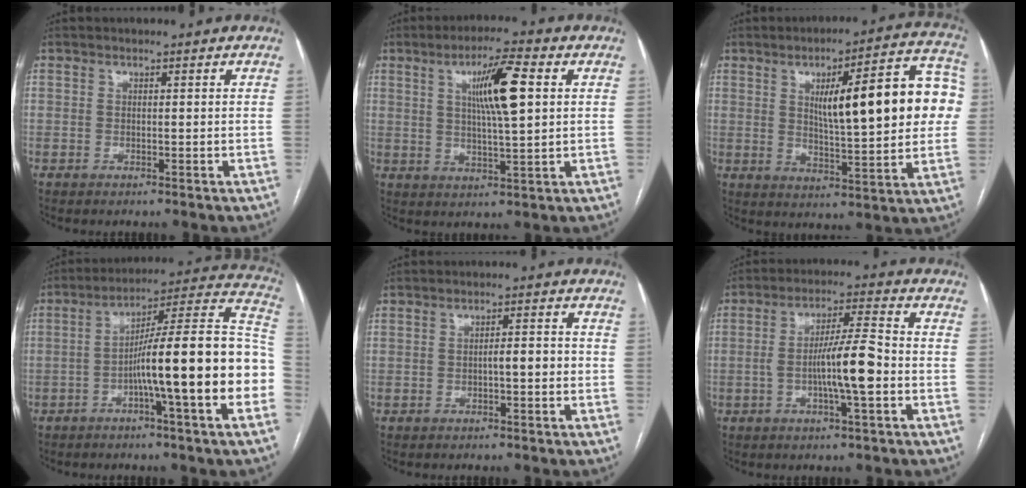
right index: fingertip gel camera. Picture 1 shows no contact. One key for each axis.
{"total": 9.5, "fx": 2.6, "fy": 0.8, "fz": 9.1, "tx": -0.157, "ty": 0.006, "tz": 0.044}
{"total": 18.9, "fx": 3.4, "fy": 3.8, "fz": 18.2, "tx": -0.242, "ty": 0.031, "tz": 0.050}
{"total": 20.2, "fx": -4.2, "fy": 0.3, "fz": 19.8, "tx": -0.232, "ty": 0.037, "tz": -0.061}
{"total": 2.8, "fx": -0.7, "fy": 0.6, "fz": 2.6, "tx": -0.037, "ty": 0.007, "tz": -0.011}
{"total": 8.8, "fx": -1.9, "fy": 0.5, "fz": 8.6, "tx": -0.156, "ty": 0.011, "tz": -0.034}